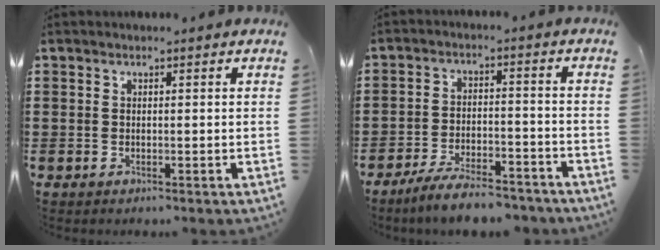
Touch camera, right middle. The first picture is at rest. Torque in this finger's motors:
{"motor_torque": [1.51, -0.62, 0.30, 0.14]}